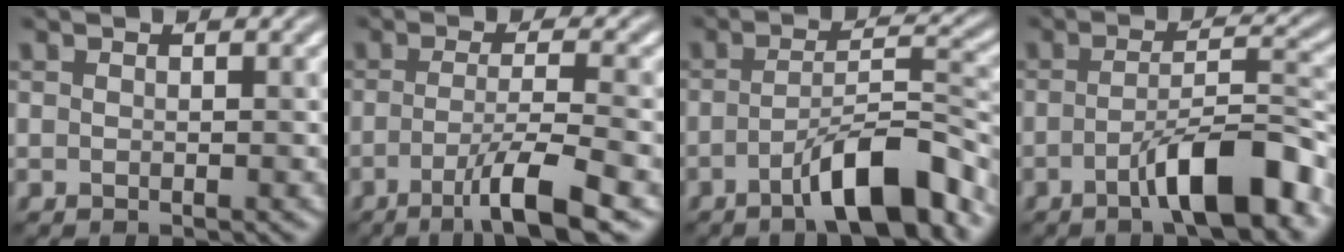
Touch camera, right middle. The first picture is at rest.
{"total": 6.1, "force": [-2.6, 1.0, 5.4], "torque": [-0.087, 0.000, -0.051]}
{"total": 7.6, "force": [-4.2, 1.7, 6.1], "torque": [-0.094, 0.013, -0.070]}
{"total": 7.3, "force": [-3.5, 1.6, 6.1], "torque": [-0.095, 0.012, -0.060]}